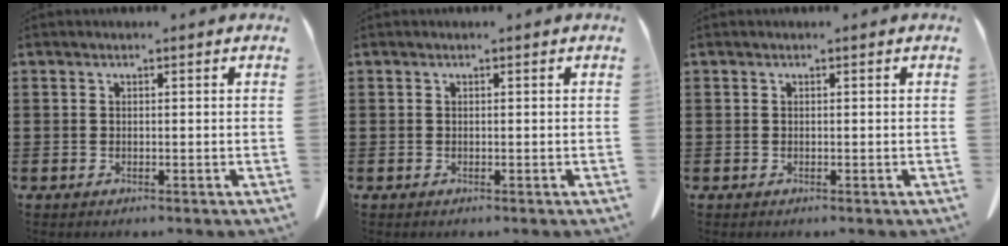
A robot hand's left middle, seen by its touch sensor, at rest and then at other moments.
{"total": 0.0}
{"total": 0.0}